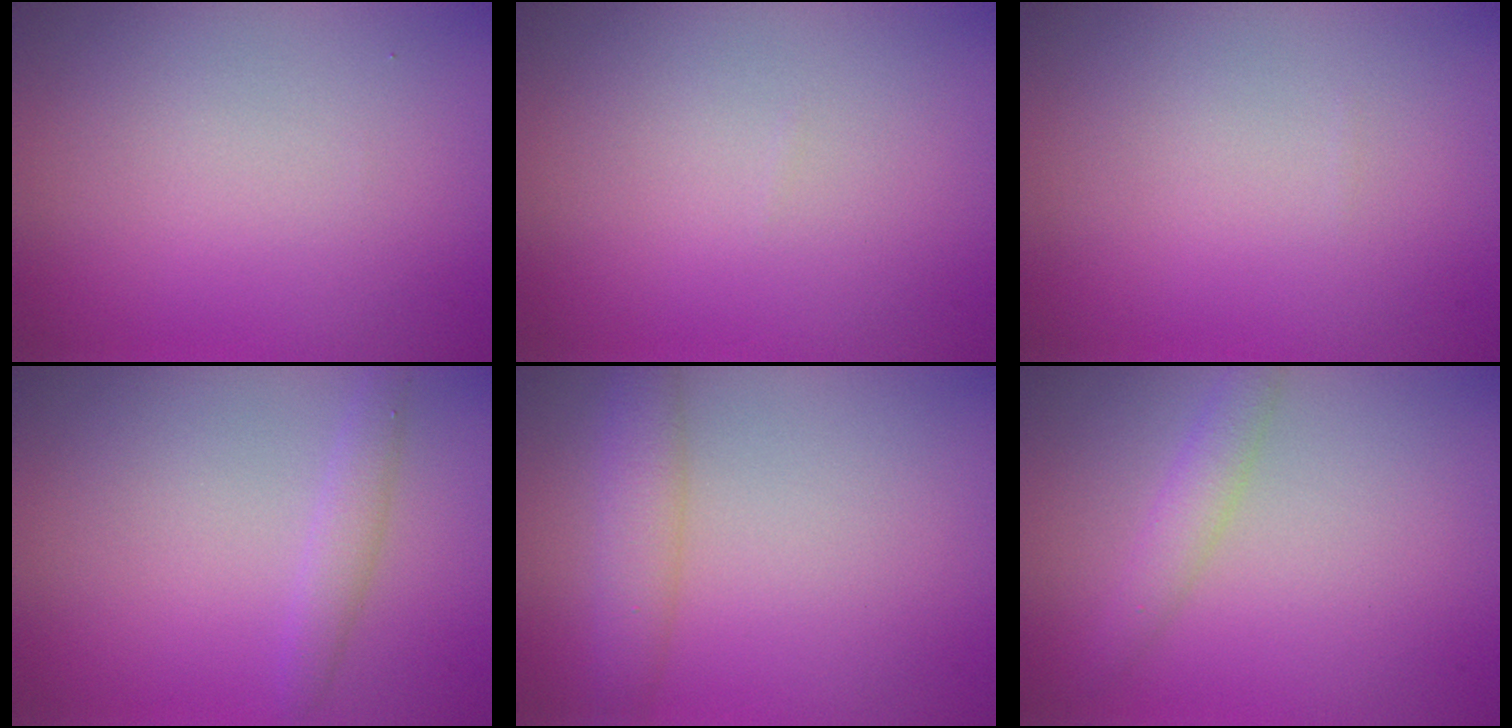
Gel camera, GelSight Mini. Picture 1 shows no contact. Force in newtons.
{"total": 0.0}
{"total": 0.0}
{"total": 1.6, "press": 1.6, "slide": 0.1}
{"total": 2.8, "press": 2.8, "slide": 0.1}
{"total": 1.9, "press": 1.9, "slide": 0.0}